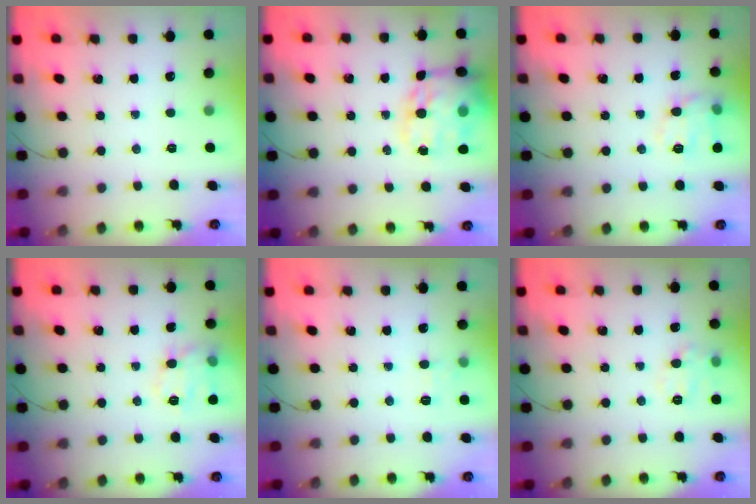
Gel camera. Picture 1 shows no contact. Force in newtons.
{"total": 18.8, "press": 18.4, "slide": 3.7}
{"total": 11.1, "press": 11.1, "slide": 0.2}
{"total": 11.1, "press": 11.1, "slide": 0.3}
{"total": 4.9, "press": 4.7, "slide": 1.4}
{"total": 7.9, "press": 7.9, "slide": 0.7}